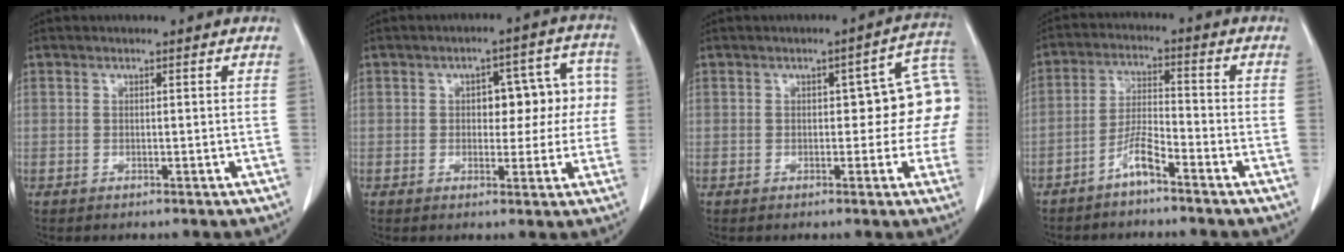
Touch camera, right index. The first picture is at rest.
{"total": 8.3, "force": [0.3, 4.6, 6.9], "torque": [-0.071, 0.044, 0.009]}
{"total": 10.0, "force": [0.6, 4.2, 9.1], "torque": [-0.098, 0.039, 0.006]}
{"total": 4.9, "force": [-3.7, 0.4, 3.2], "torque": [-0.069, 0.004, -0.073]}